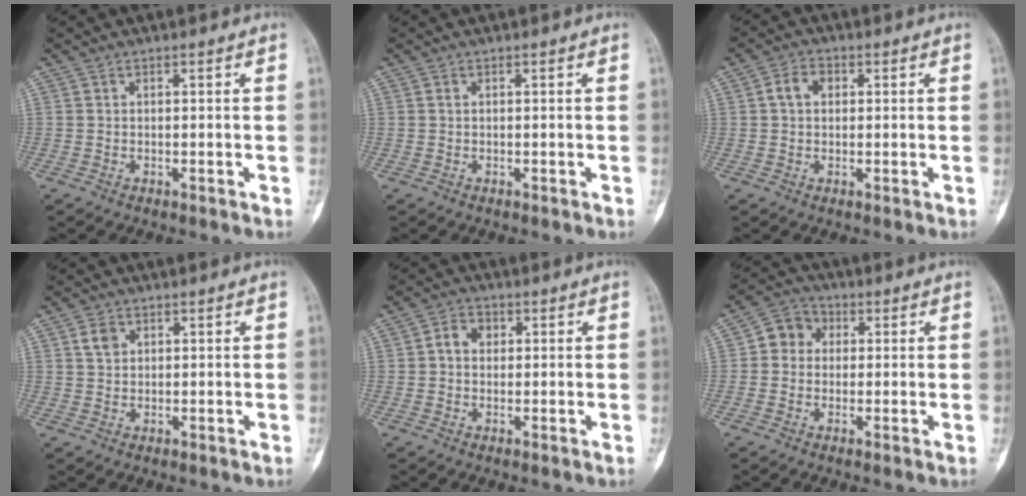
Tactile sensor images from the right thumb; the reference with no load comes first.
{"total": 0.0}
{"total": 3.8, "force": [0.7, 2.8, 2.5], "torque": [-0.041, 0.012, 0.009]}
{"total": 2.6, "force": [1.1, 1.9, 1.3], "torque": [-0.018, 0.000, 0.023]}
{"total": 3.7, "force": [0.5, 3.0, 2.0], "torque": [-0.021, 0.011, 0.003]}
{"total": 5.9, "force": [0.7, 5.2, 2.6], "torque": [-0.019, 0.014, -0.001]}